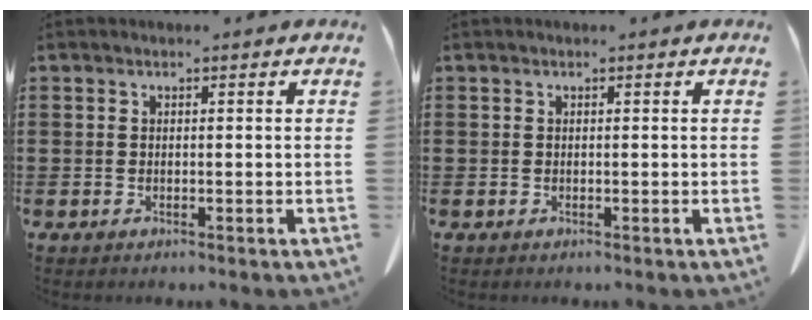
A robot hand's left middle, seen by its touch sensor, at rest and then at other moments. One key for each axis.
{"total": 0.0}